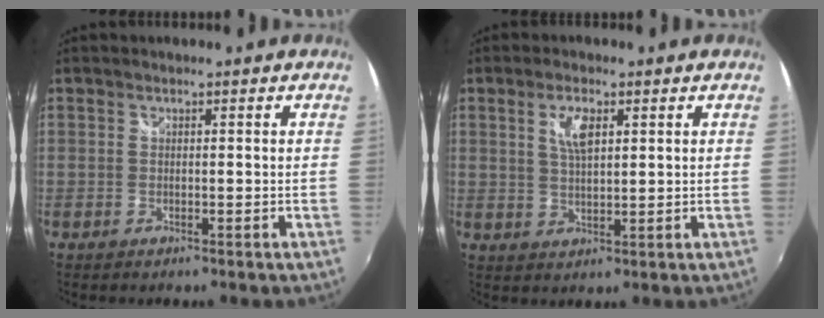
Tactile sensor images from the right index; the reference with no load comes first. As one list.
[{"total": 4.7, "force": [1.8, 1.8, 3.9], "torque": [-0.072, 0.002, 0.034]}]